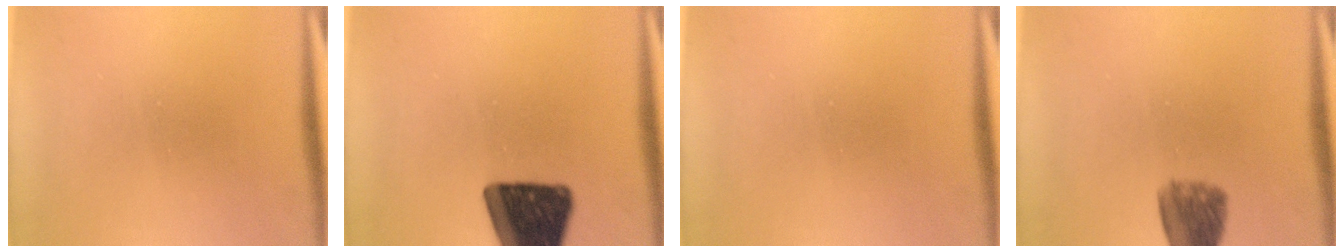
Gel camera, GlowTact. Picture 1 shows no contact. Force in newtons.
{"total": 16.2}
{"total": 0.0}
{"total": 7.3}